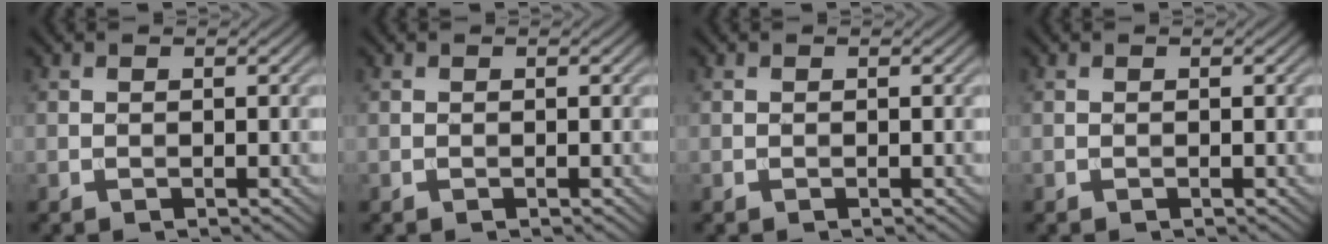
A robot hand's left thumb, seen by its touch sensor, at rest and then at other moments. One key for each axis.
{"total": 0.0}
{"total": 0.0}
{"total": 0.0}